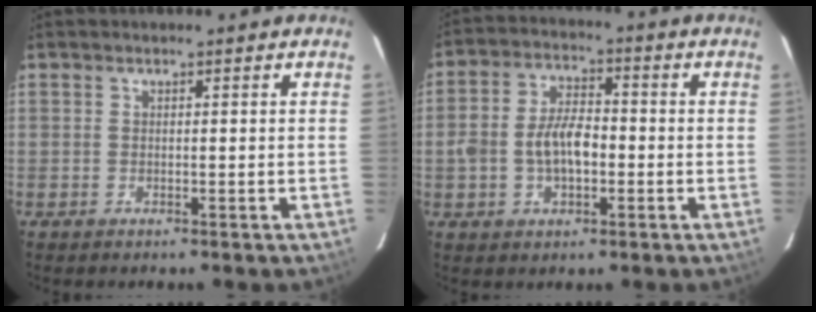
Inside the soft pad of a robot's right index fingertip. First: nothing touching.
{"total": 8.3, "force": [-1.5, 4.7, 6.7], "torque": [-0.133, 0.015, -0.023]}